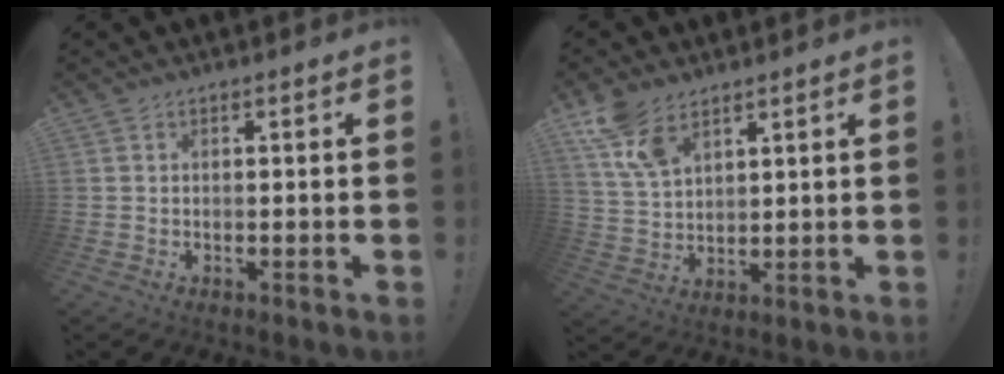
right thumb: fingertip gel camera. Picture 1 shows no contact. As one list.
[{"total": 9.7, "force": [6.6, 4.8, 5.1], "torque": [-0.100, -0.024, 0.130]}]